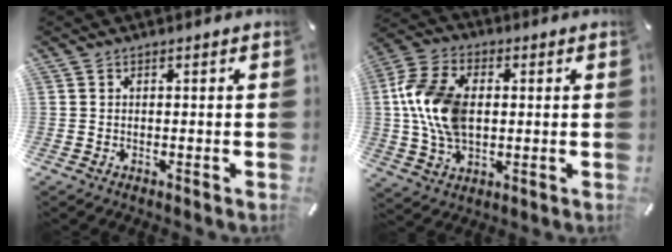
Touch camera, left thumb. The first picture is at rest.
{"total": 14.2, "force": [0.9, 9.7, 10.4], "torque": [-0.240, 0.011, 0.015]}